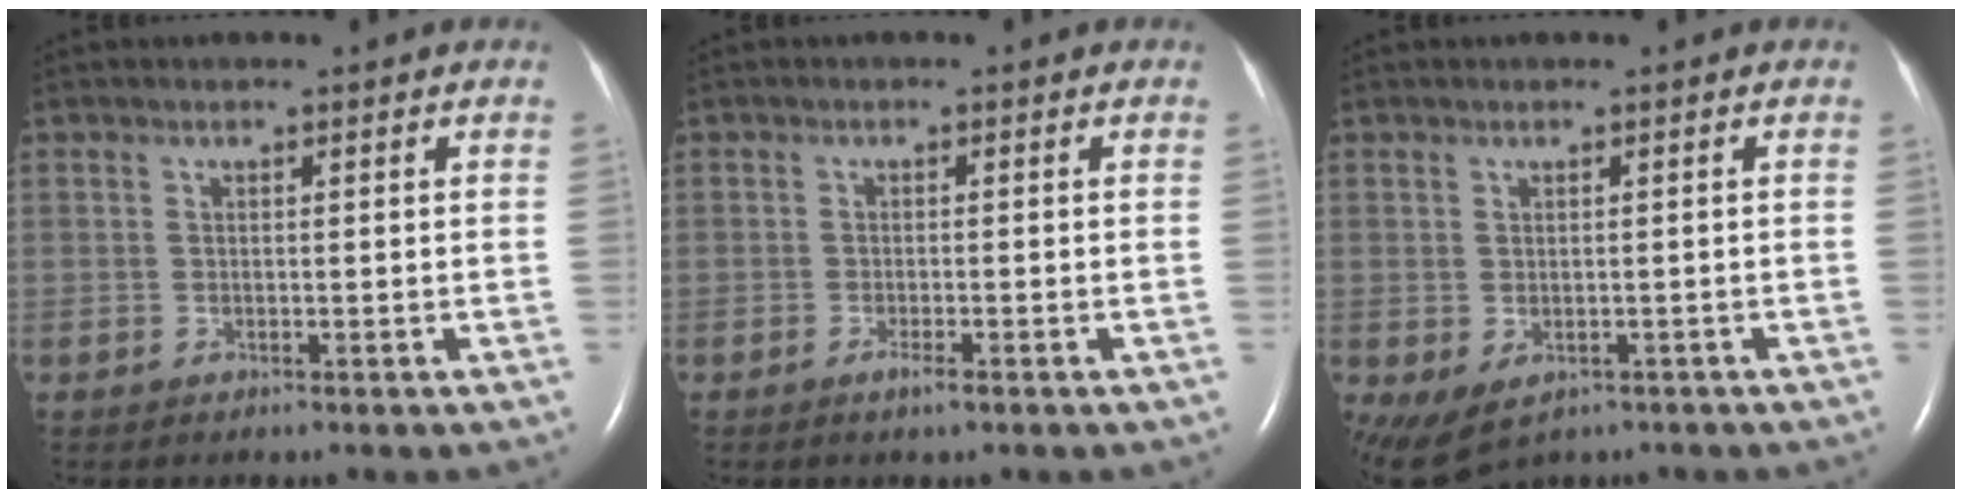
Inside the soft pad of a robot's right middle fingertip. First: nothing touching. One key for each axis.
{"total": 1.5, "fx": -1.0, "fy": 0.1, "fz": 1.1, "tx": -0.026, "ty": -0.003, "tz": -0.016}
{"total": 6.9, "fx": -3.6, "fy": 4.4, "fz": 3.9, "tx": -0.074, "ty": -0.006, "tz": -0.046}